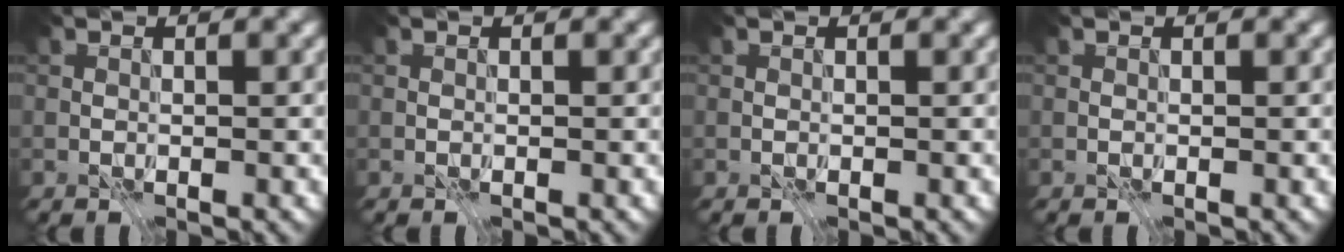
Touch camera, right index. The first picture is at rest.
{"total": 0.0}
{"total": 0.0}
{"total": 0.0}